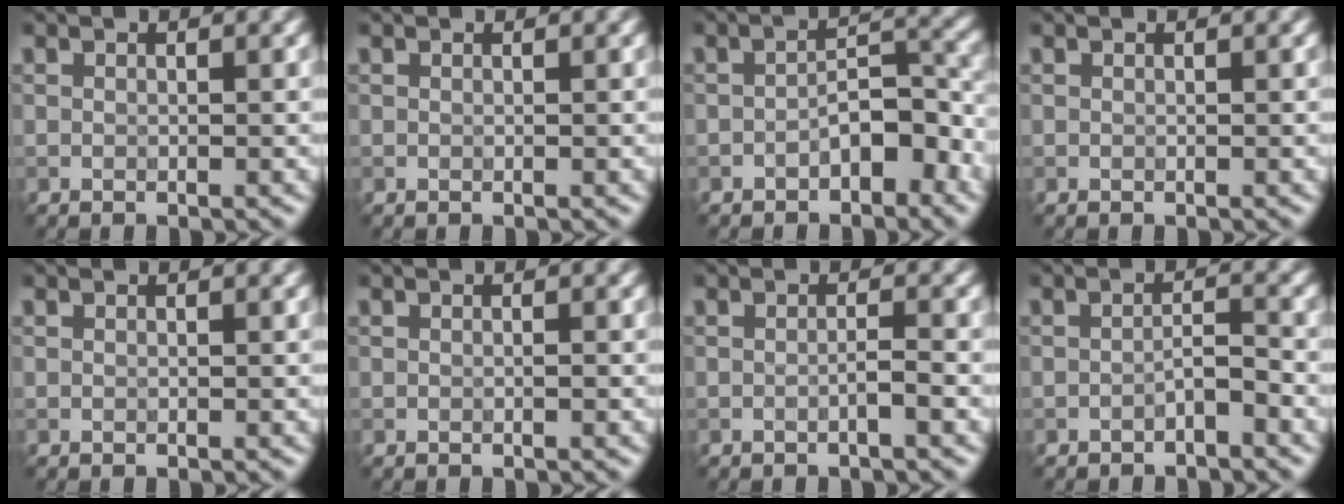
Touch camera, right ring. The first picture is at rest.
{"total": 0.0}
{"total": 3.6, "force": [-1.8, 1.7, 2.7], "torque": [-0.037, 0.012, -0.030]}
{"total": 0.0}
{"total": 0.0}
{"total": 0.0}
{"total": 1.1, "force": [-0.5, 0.1, 1.0], "torque": [-0.016, 0.000, -0.010]}
{"total": 1.4, "force": [-1.0, 0.3, 1.0], "torque": [-0.017, 0.006, -0.019]}